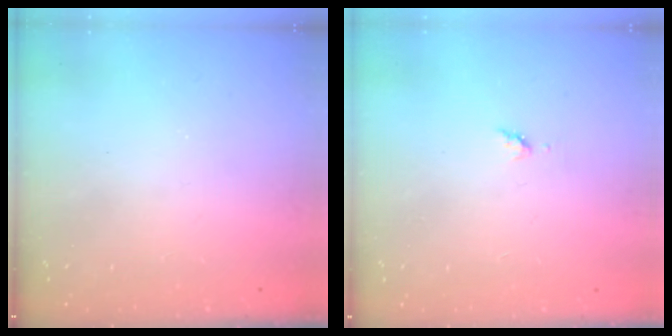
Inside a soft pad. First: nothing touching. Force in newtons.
{"total": 3.5, "press": 3.4, "slide": 0.5}